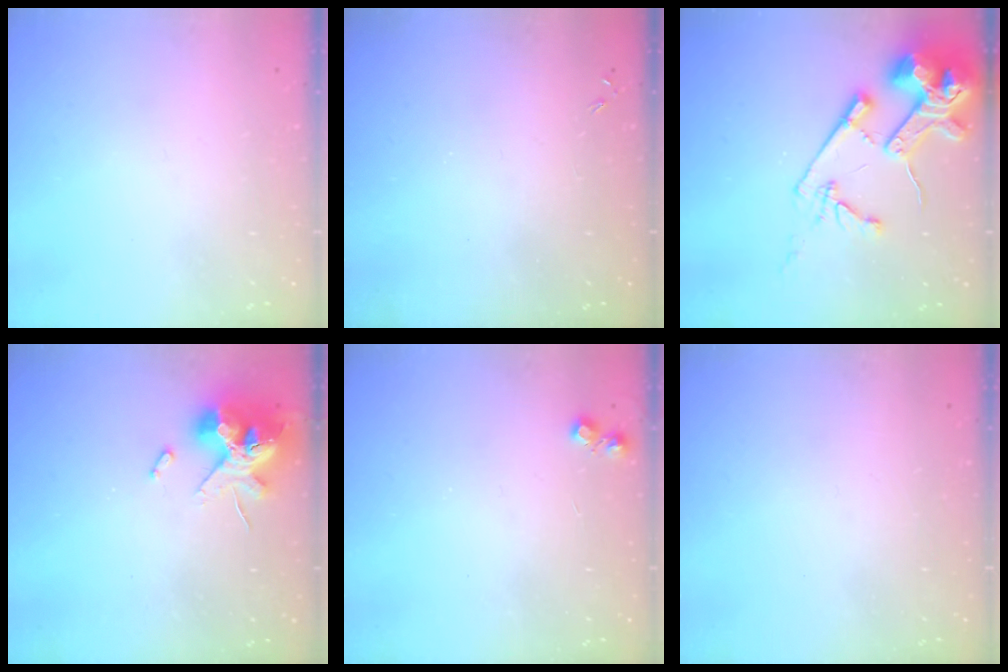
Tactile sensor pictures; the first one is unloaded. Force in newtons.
{"total": 0.0}
{"total": 17.9, "press": 17.7, "slide": 2.2}
{"total": 13.6, "press": 13.5, "slide": 1.6}
{"total": 4.3, "press": 4.3, "slide": 0.6}
{"total": 0.0}